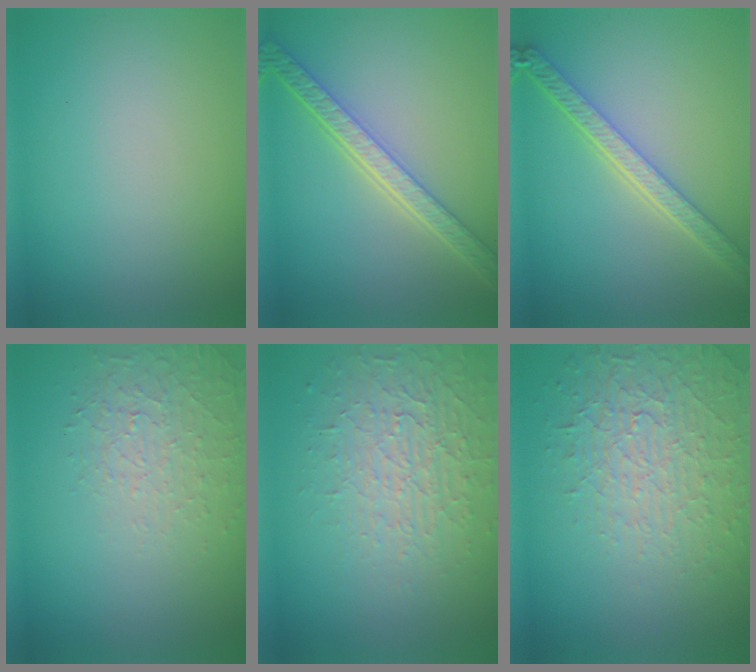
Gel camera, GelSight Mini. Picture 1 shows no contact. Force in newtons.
{"total": 5.4, "press": 4.3, "slide": 3.2}
{"total": 4.7, "press": 3.7, "slide": 2.8}
{"total": 1.6, "press": 1.0, "slide": 1.2}
{"total": 3.7, "press": 3.5, "slide": 1.4}
{"total": 4.0, "press": 3.9, "slide": 1.1}